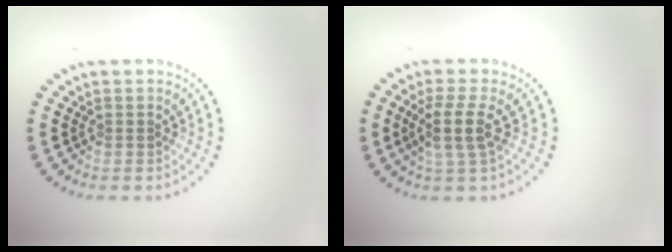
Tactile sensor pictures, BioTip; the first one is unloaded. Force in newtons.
{"total": 2.8, "press": 2.3, "slide": 1.6}